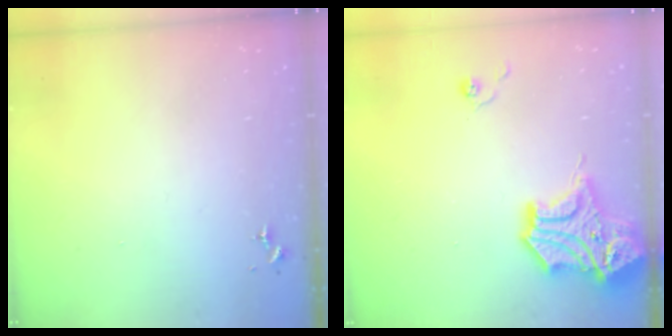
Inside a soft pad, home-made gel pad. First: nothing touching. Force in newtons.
{"total": 15.8, "press": 15.6, "slide": 2.4}